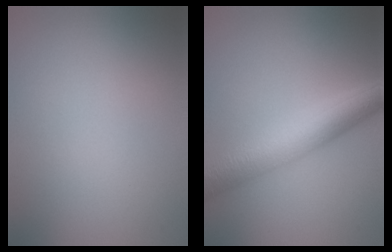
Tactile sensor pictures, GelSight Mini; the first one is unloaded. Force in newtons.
{"total": 6.5, "press": 6.5, "slide": 0.0}